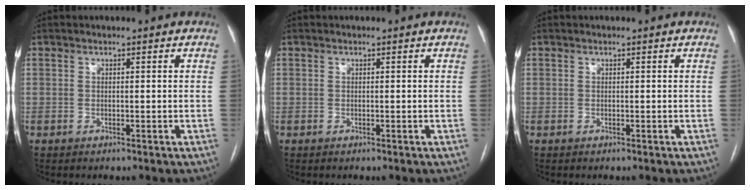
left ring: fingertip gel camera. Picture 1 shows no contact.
{"total": 0.0}
{"total": 0.0}